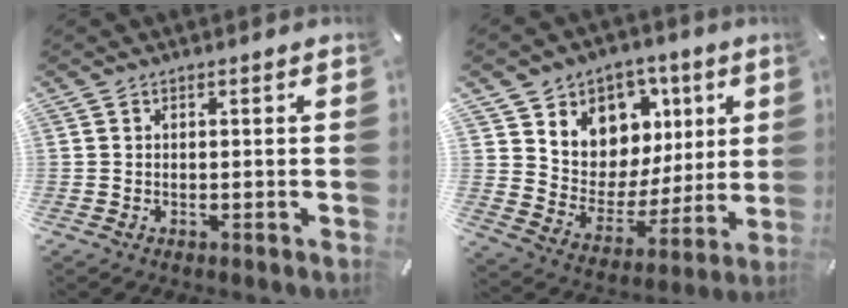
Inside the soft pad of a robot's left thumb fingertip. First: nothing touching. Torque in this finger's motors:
{"motor_torque": [0.80, 1.36, 1.68, -1.07, 0.05]}